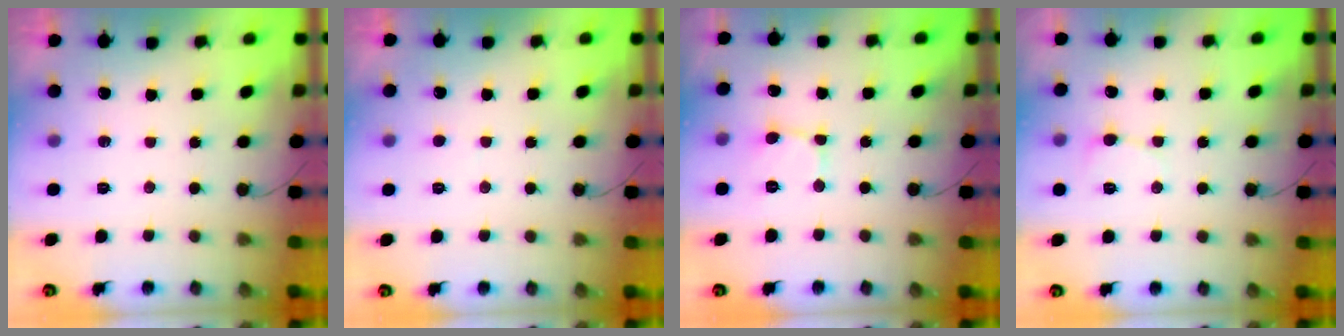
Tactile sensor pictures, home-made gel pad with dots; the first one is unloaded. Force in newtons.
{"total": 2.6, "press": 2.6, "slide": 0.1}
{"total": 2.3, "press": 2.3, "slide": 0.1}
{"total": 3.6, "press": 3.5, "slide": 0.5}